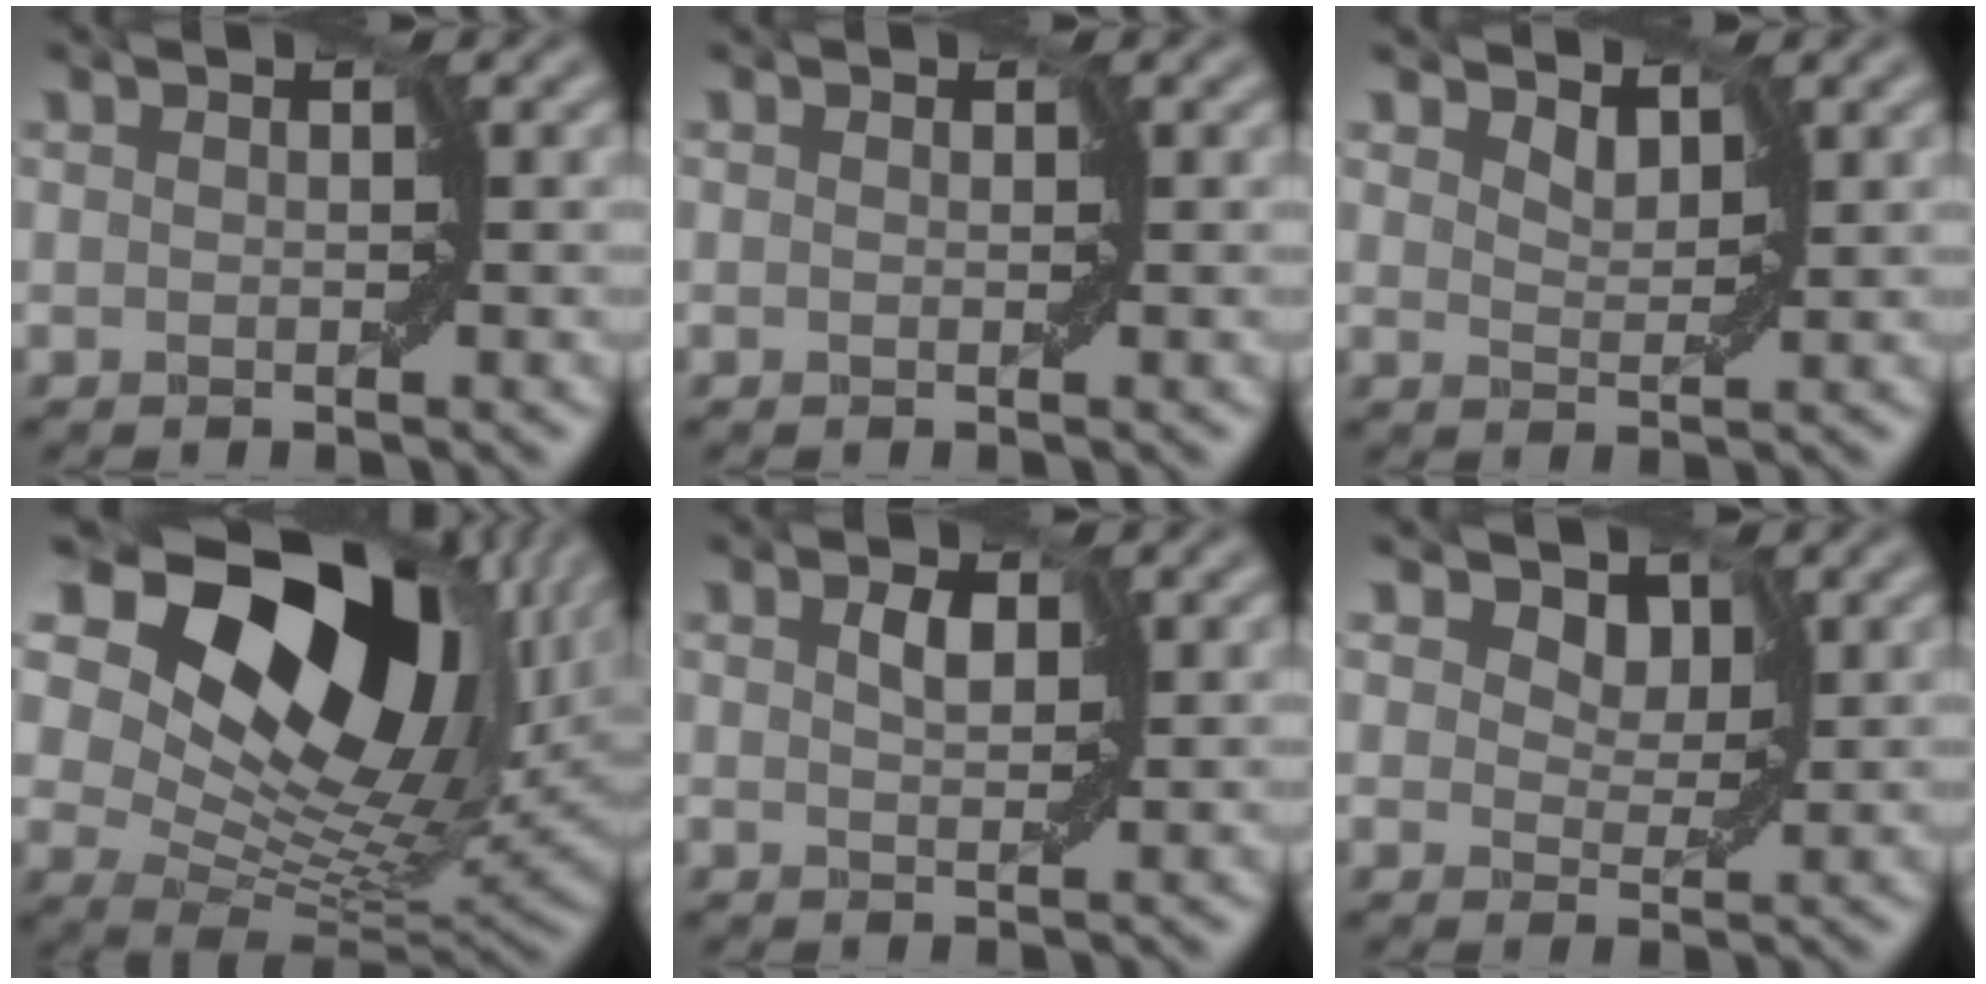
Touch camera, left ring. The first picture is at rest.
{"total": 0.0}
{"total": 1.5, "force": [1.4, 0.6, 0.2], "torque": [-0.010, -0.004, 0.026]}
{"total": 17.5, "force": [8.4, 10.2, 11.5], "torque": [-0.201, 0.020, 0.145]}
{"total": 1.5, "force": [0.8, 0.8, 1.0], "torque": [-0.015, 0.000, 0.012]}
{"total": 5.1, "force": [2.7, 3.3, 2.8], "torque": [-0.034, 0.011, 0.010]}